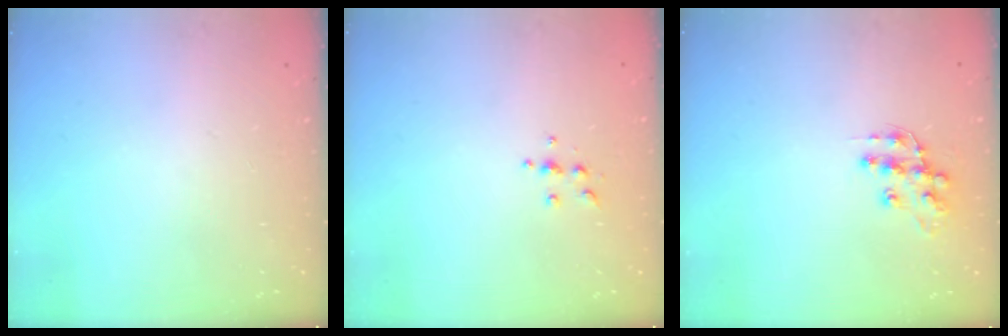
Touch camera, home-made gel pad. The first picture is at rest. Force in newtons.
{"total": 5.3, "press": 5.3, "slide": 0.5}
{"total": 11.6, "press": 11.5, "slide": 0.9}